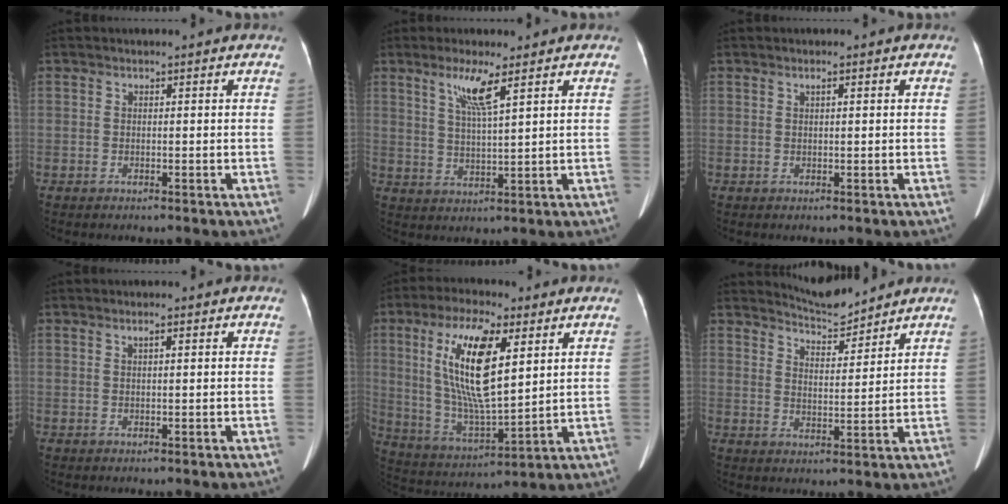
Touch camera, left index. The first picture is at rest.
{"total": 5.4, "force": [3.1, -0.2, 4.4], "torque": [-0.090, -0.004, 0.061]}
{"total": 0.7, "force": [0.4, 0.0, 0.6], "torque": [-0.012, 0.004, 0.009]}
{"total": 1.0, "force": [0.6, 0.0, 0.8], "torque": [-0.016, 0.004, 0.011]}
{"total": 15.5, "force": [5.1, 3.8, 14.1], "torque": [-0.284, 0.001, 0.096]}
{"total": 5.2, "force": [5.2, 0.7, 0.1], "torque": [-0.008, -0.002, 0.086]}